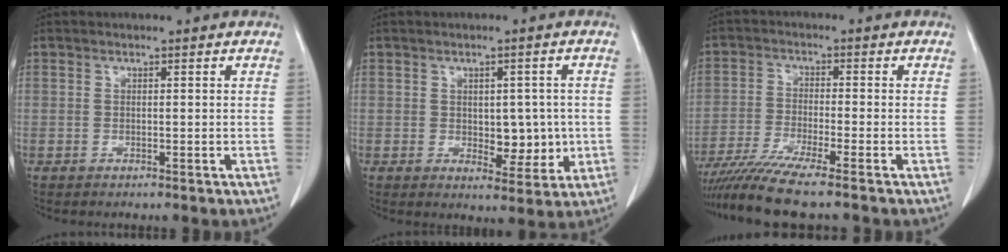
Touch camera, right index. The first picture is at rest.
{"total": 6.0, "force": [-0.3, 3.4, 5.0], "torque": [-0.056, -0.001, 0.006]}
{"total": 8.8, "force": [-7.2, -1.0, 5.1], "torque": [-0.085, -0.028, -0.125]}